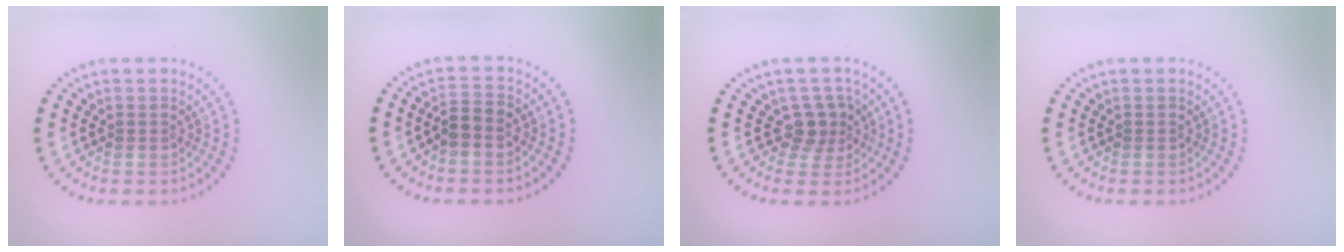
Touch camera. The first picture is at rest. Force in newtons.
{"total": 1.9, "press": 1.8, "slide": 0.7}
{"total": 2.3, "press": 1.7, "slide": 1.5}
{"total": 0.0}